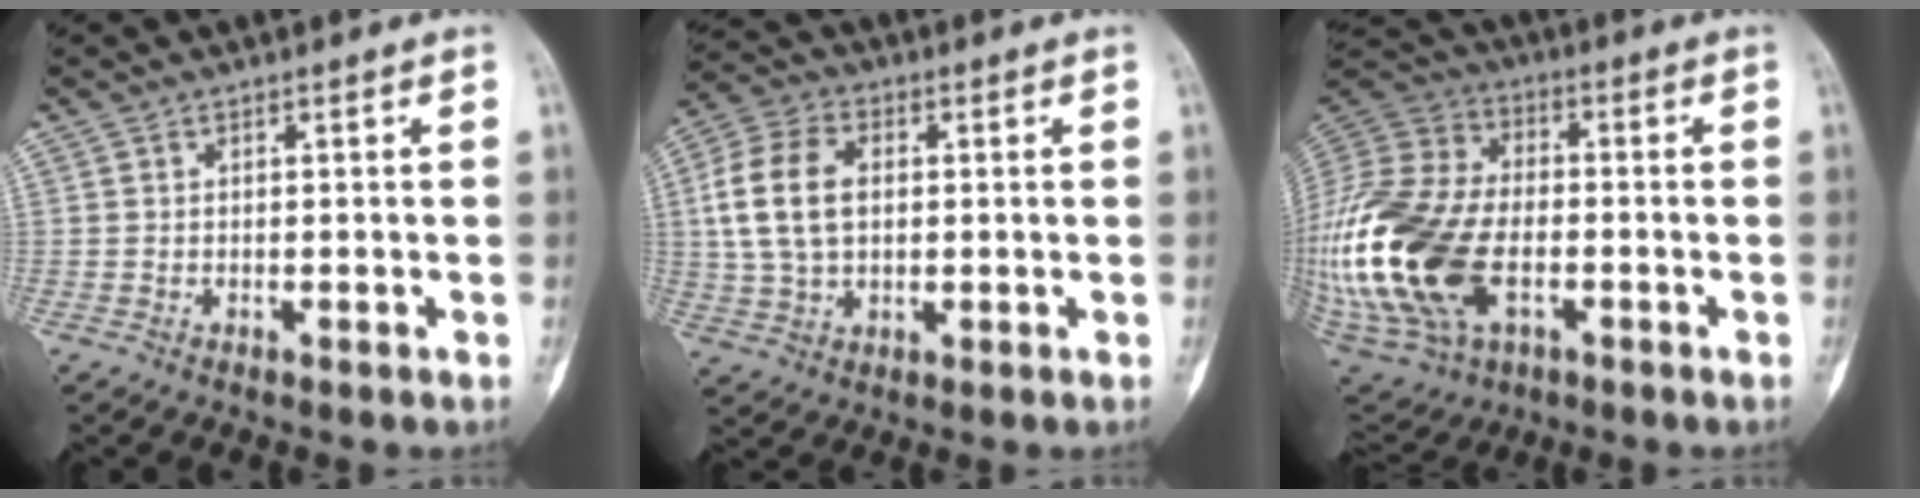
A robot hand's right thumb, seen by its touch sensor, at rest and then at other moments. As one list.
[{"total": 12.1, "force": [1.5, 8.0, 9.0], "torque": [-0.172, 0.010, 0.028]}, {"total": 32.5, "force": [-6.6, 20.3, 24.5], "torque": [-0.624, -0.015, -0.114]}]